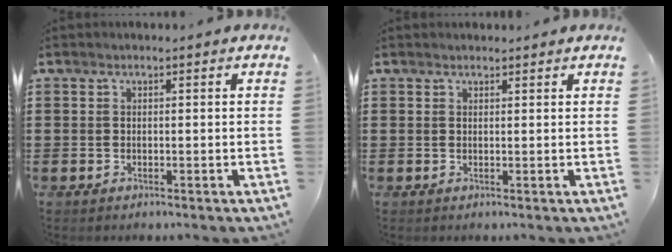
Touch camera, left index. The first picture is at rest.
{"total": 0.8, "force": [0.7, 0.1, 0.1], "torque": [-0.003, 0.000, 0.015]}